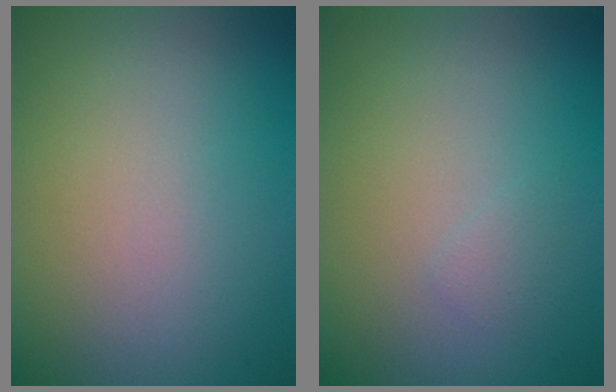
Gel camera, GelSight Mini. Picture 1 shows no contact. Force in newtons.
{"total": 0.7, "press": 0.7, "slide": 0.1}